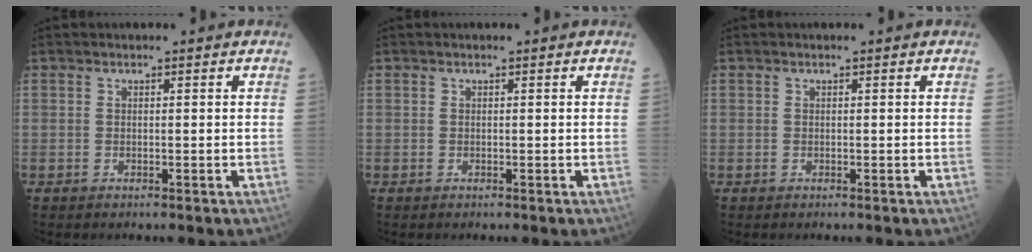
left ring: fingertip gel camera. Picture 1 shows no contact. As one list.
[{"total": 0.0}, {"total": 0.0}]